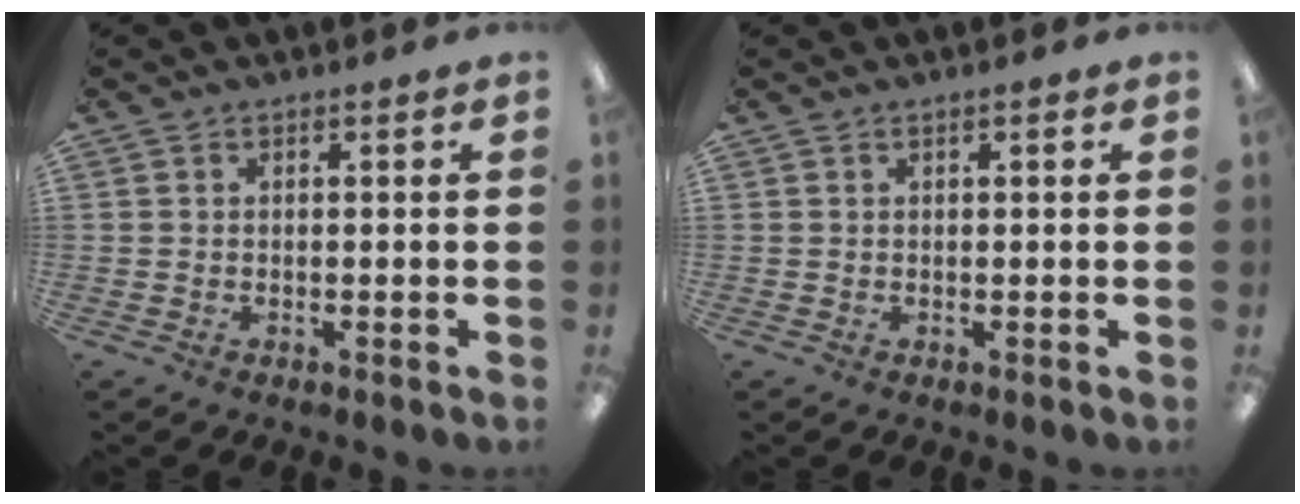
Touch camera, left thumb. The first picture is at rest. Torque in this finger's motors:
{"motor_torque": [-0.18, -0.08, -0.24, -0.34, -0.02]}